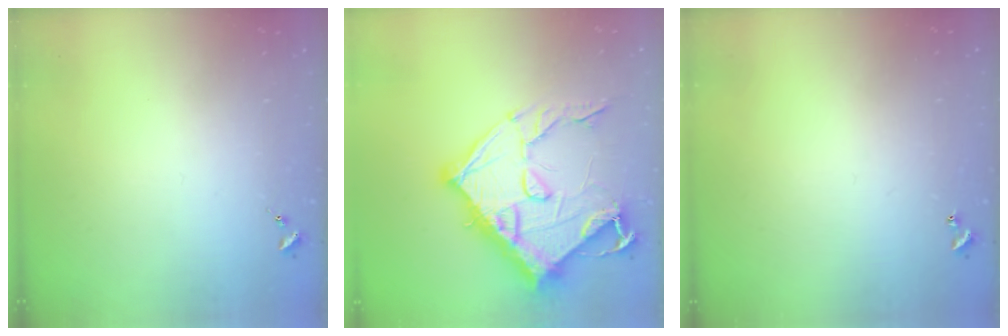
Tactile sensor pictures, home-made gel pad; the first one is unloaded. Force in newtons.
{"total": 22.3, "press": 22.2, "slide": 1.4}
{"total": 0.9, "press": 0.9, "slide": 0.2}